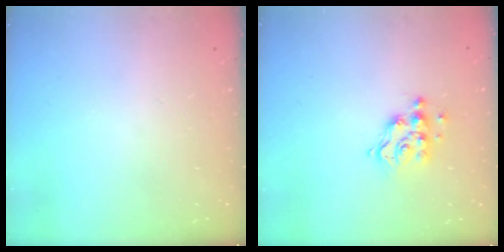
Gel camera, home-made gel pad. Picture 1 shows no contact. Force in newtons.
{"total": 9.4, "press": 9.4, "slide": 0.7}